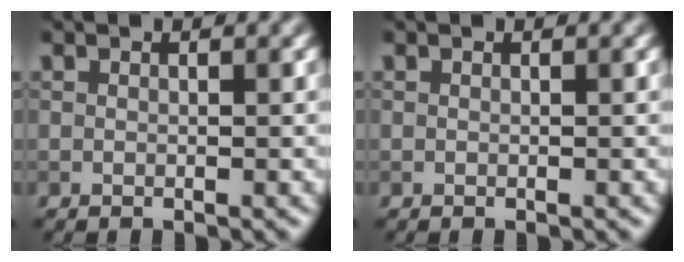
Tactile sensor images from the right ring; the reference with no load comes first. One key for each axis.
{"total": 0.0}